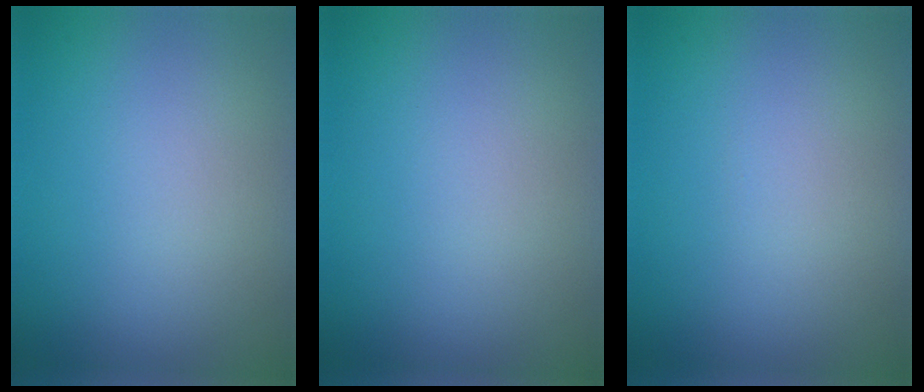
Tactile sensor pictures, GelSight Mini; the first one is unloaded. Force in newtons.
{"total": 0.0}
{"total": 0.0}